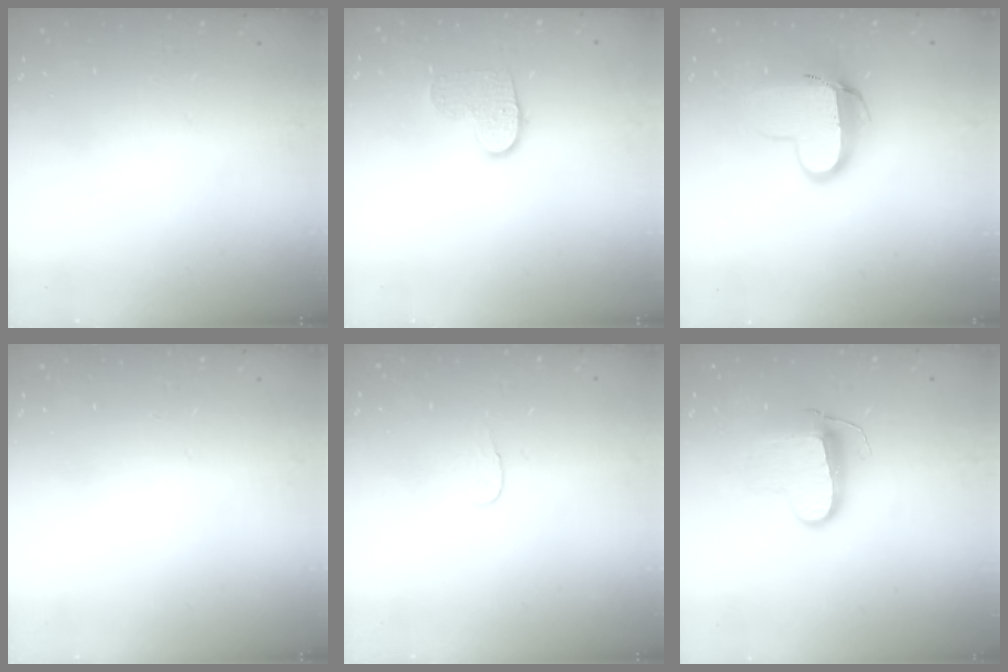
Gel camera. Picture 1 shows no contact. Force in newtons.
{"total": 8.0, "press": 8.0, "slide": 0.4}
{"total": 11.2, "press": 11.2, "slide": 1.1}
{"total": 0.0}
{"total": 3.8, "press": 3.8, "slide": 0.3}
{"total": 10.3, "press": 10.3, "slide": 0.4}